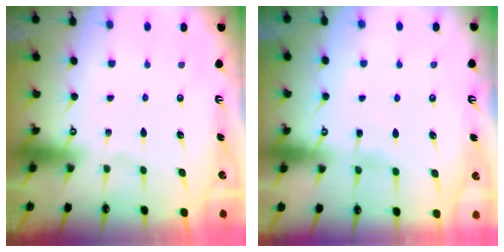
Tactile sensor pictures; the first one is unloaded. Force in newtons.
{"total": 3.4, "press": 3.4, "slide": 0.4}